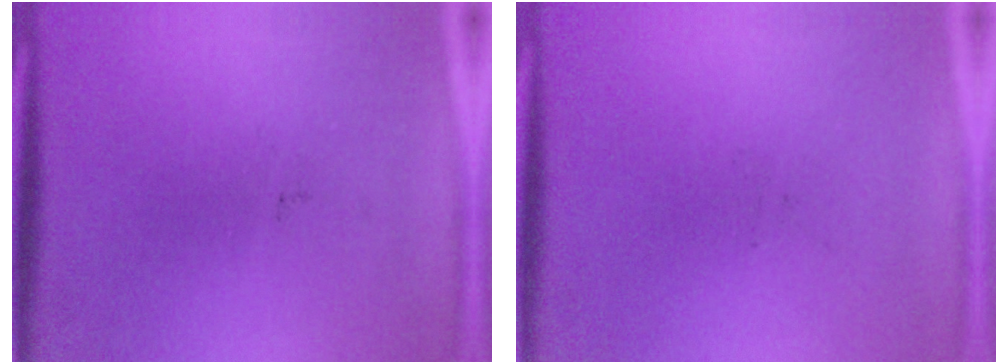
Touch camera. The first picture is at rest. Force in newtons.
{"total": 0.0}